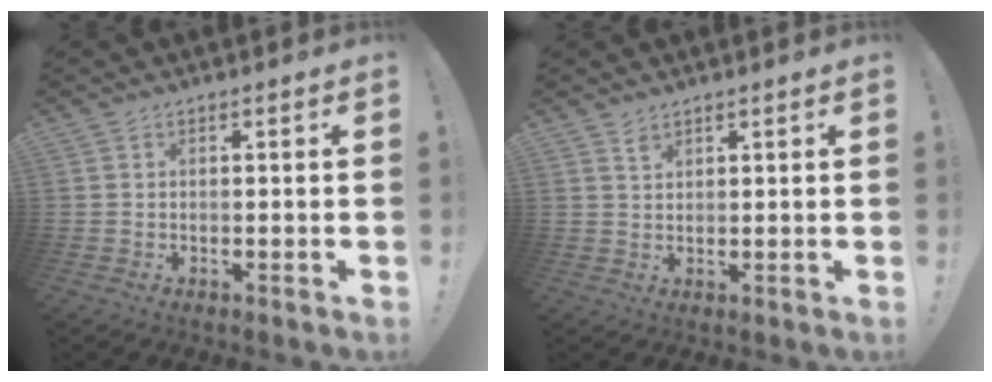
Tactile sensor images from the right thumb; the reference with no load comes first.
{"total": 1.7, "force": [1.5, 0.8, 0.4], "torque": [0.006, -0.015, 0.025]}